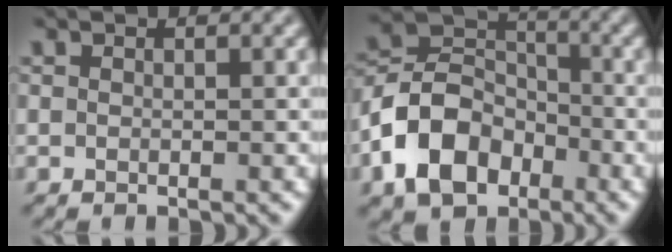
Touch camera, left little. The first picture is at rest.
{"total": 7.9, "force": [-3.7, 5.6, 4.2], "torque": [-0.080, 0.006, -0.082]}